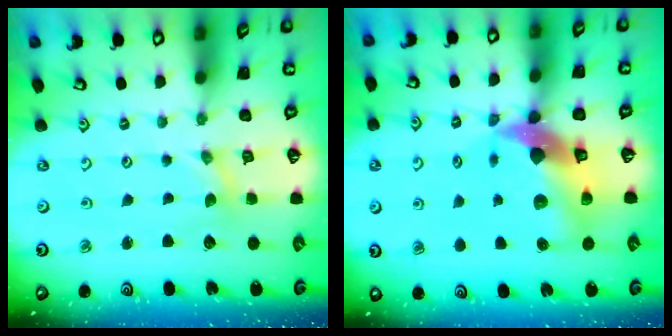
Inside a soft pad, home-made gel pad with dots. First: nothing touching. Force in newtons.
{"total": 14.2, "press": 14.0, "slide": 1.9}